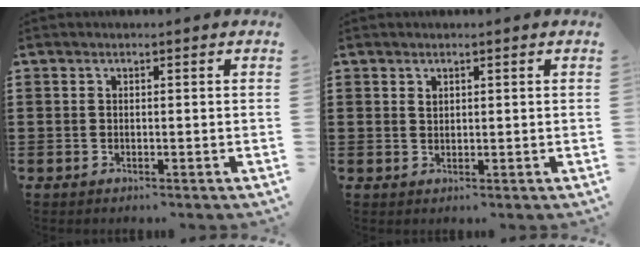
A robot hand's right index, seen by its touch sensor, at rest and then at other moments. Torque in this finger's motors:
{"motor_torque": [0.06, -0.04, 0.02, 0.03]}